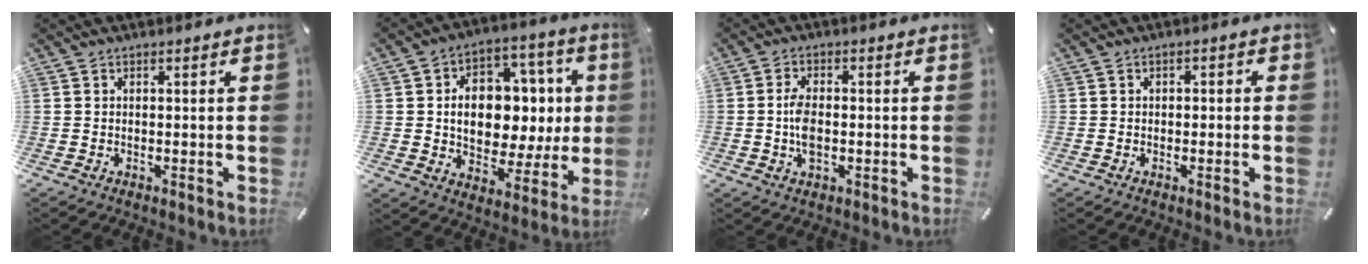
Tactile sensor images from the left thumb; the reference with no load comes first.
{"total": 14.4, "force": [1.0, 11.0, 9.2], "torque": [-0.131, -0.007, 0.031]}
{"total": 5.1, "force": [-0.6, 2.7, 4.3], "torque": [-0.097, -0.003, -0.015]}
{"total": 1.3, "force": [-0.7, 0.9, 0.5], "torque": [-0.010, 0.005, -0.016]}